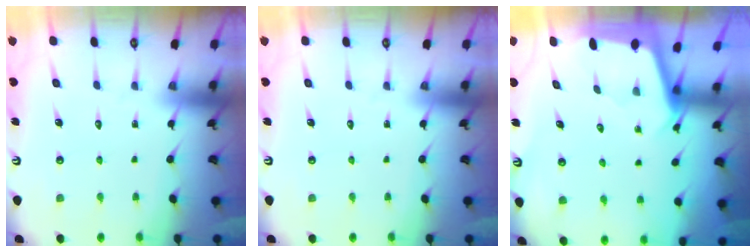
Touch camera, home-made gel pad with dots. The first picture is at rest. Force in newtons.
{"total": 0.0}
{"total": 2.0, "press": 2.0, "slide": 0.2}